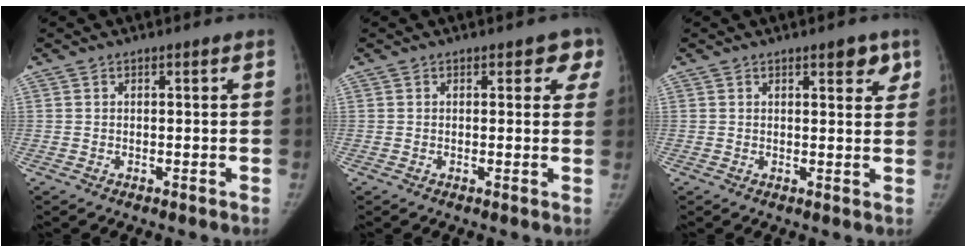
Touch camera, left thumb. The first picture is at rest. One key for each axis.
{"total": 3.7, "fx": 1.9, "fy": 2.3, "fz": 2.1, "tx": 0.019, "ty": -0.003, "tz": 0.009}
{"total": 4.0, "fx": 2.3, "fy": 1.7, "fz": 2.8, "tx": -0.015, "ty": -0.009, "tz": 0.026}